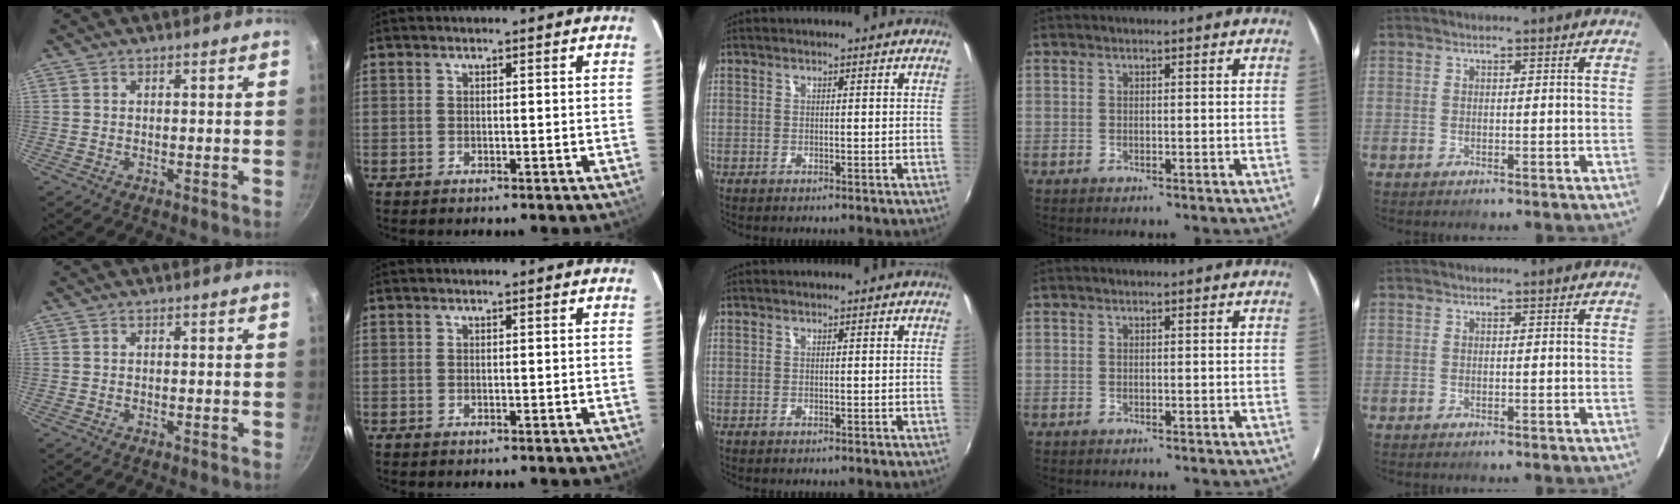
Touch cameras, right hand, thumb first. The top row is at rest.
{}